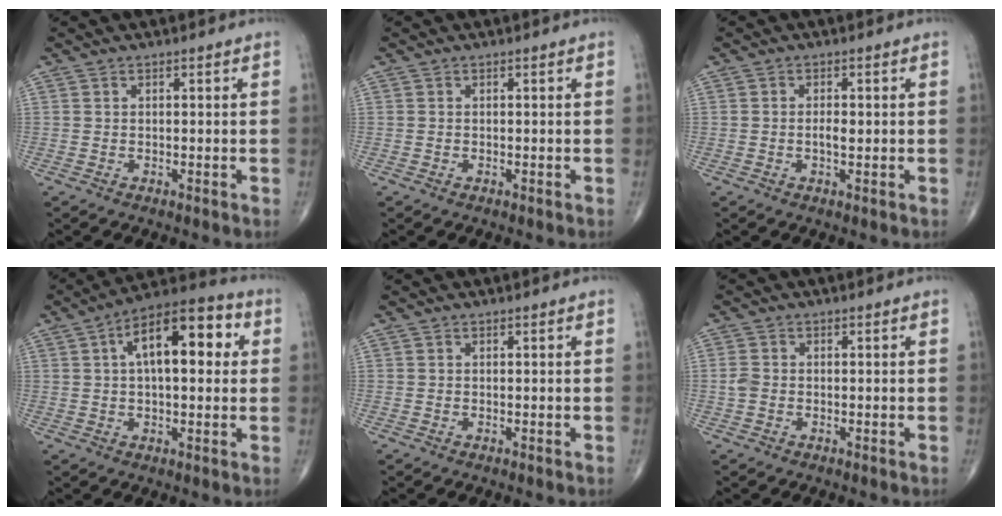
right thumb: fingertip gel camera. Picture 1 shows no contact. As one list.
[{"total": 0.0}, {"total": 1.8, "force": [-0.1, 0.8, 1.7], "torque": [-0.031, 0.001, -0.003]}, {"total": 15.5, "force": [3.6, 7.2, 13.3], "torque": [-0.184, 0.028, 0.046]}, {"total": 0.0}, {"total": 2.0, "force": [-0.4, 1.5, 1.3], "torque": [-0.034, 0.004, -0.011]}]